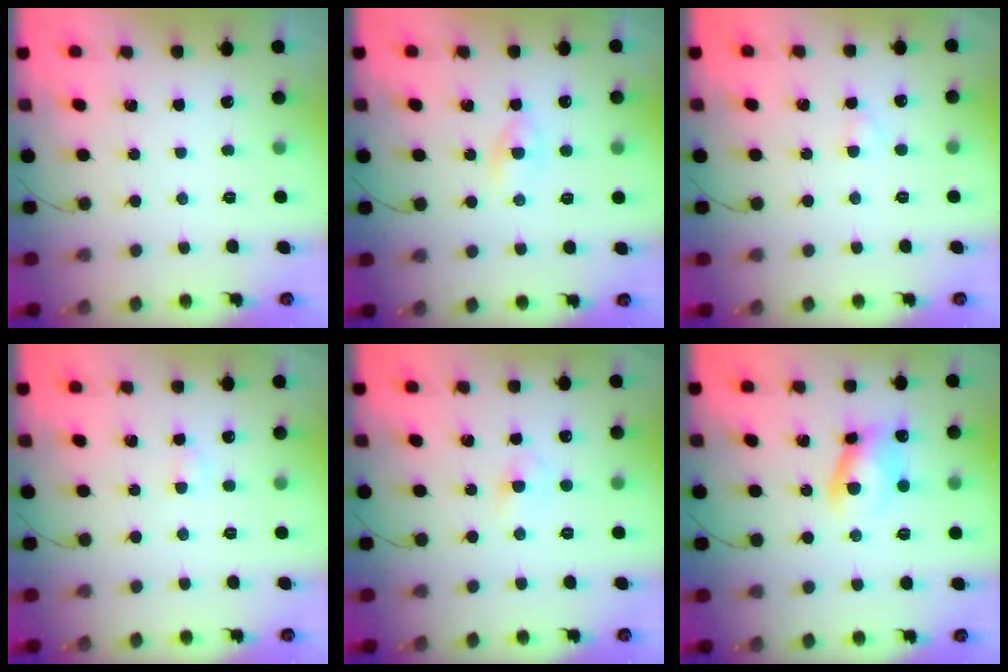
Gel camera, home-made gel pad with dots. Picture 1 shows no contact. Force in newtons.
{"total": 2.7, "press": 2.4, "slide": 1.1}
{"total": 1.6, "press": 1.4, "slide": 0.7}
{"total": 2.6, "press": 2.4, "slide": 0.8}
{"total": 3.0, "press": 2.8, "slide": 1.2}
{"total": 8.9, "press": 8.9, "slide": 0.7}